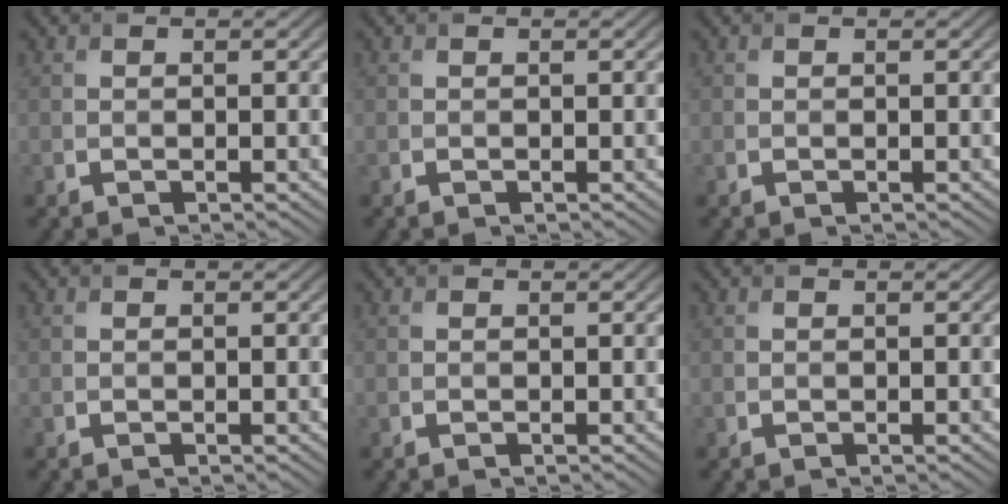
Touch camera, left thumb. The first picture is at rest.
{"total": 0.0}
{"total": 0.0}
{"total": 0.0}
{"total": 0.0}
{"total": 0.0}